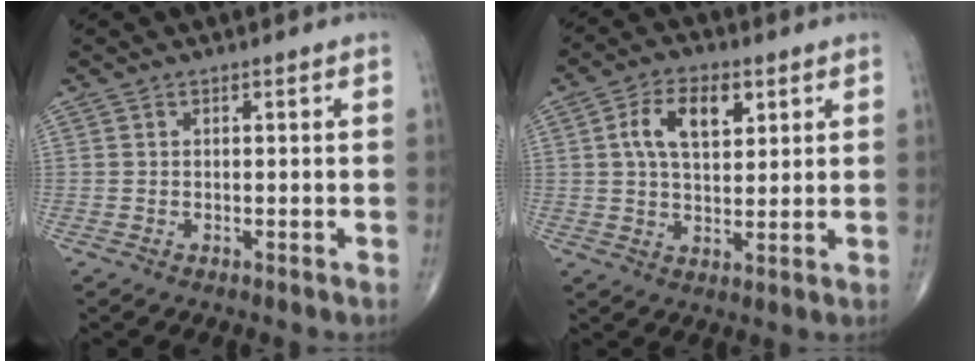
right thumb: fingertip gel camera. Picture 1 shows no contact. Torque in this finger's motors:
{"motor_torque": [-0.08, 0.22, 0.38, 0.09, 0.04]}